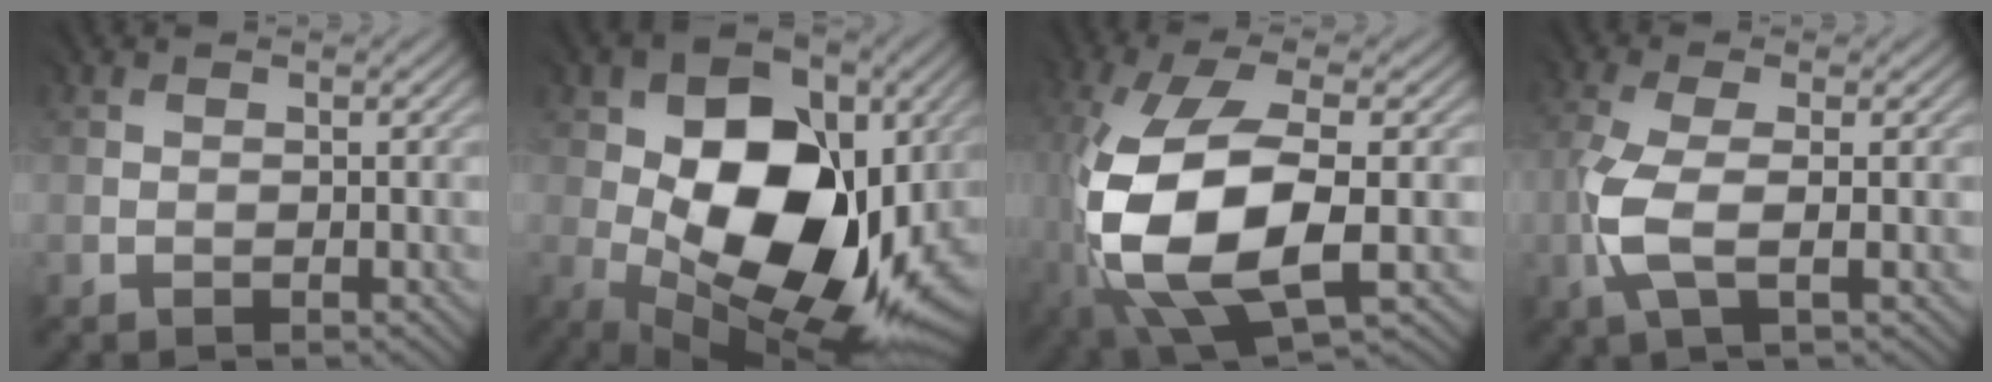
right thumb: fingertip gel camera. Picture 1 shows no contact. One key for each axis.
{"total": 17.6, "fx": -0.2, "fy": 10.9, "fz": 13.8, "tx": -0.236, "ty": -0.015, "tz": -0.007}
{"total": 14.4, "fx": -2.9, "fy": 6.6, "fz": 12.4, "tx": -0.291, "ty": -0.016, "tz": -0.053}
{"total": 4.8, "fx": -1.2, "fy": 1.6, "fz": 4.4, "tx": -0.115, "ty": 0.002, "tz": -0.027}